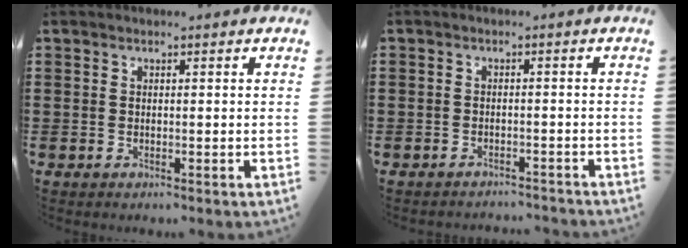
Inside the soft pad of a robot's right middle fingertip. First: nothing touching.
{"total": 2.1, "force": [-2.0, 0.4, -0.3], "torque": [0.000, 0.002, -0.048]}